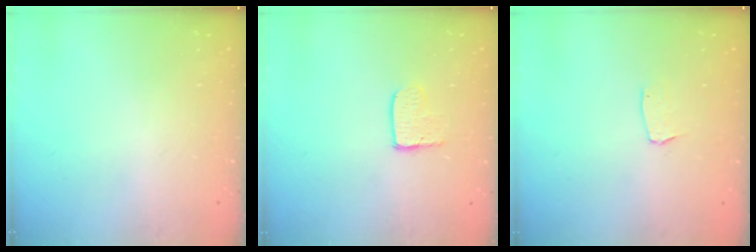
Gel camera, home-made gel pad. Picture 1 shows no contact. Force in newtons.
{"total": 3.7, "press": 3.7, "slide": 0.2}
{"total": 3.6, "press": 3.6, "slide": 0.3}